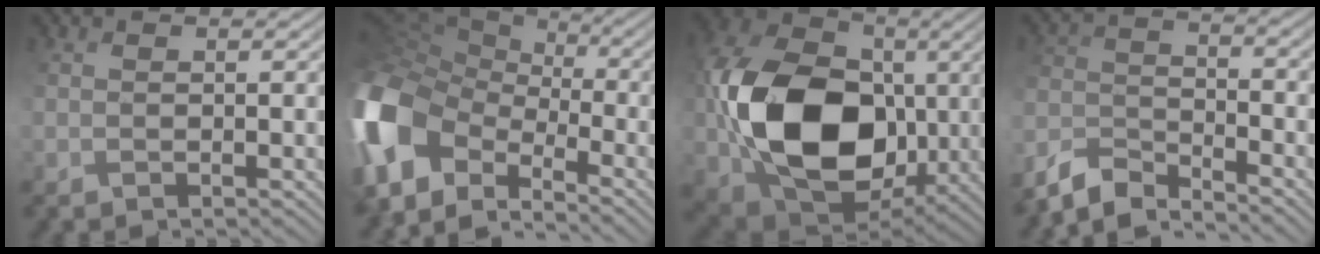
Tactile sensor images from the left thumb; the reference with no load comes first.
{"total": 14.3, "force": [-5.0, 9.9, 9.2], "torque": [-0.265, -0.012, -0.090]}
{"total": 16.2, "force": [-0.3, 12.3, 10.6], "torque": [-0.217, -0.003, 0.000]}
{"total": 7.8, "force": [-7.1, 2.0, 2.5], "torque": [-0.063, 0.007, -0.146]}